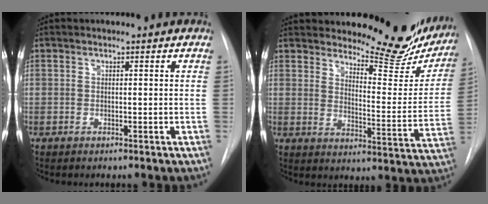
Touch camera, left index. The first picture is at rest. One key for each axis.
{"total": 18.1, "fx": 16.3, "fy": 4.8, "fz": 6.3, "tx": -0.061, "ty": -0.062, "tz": 0.192}